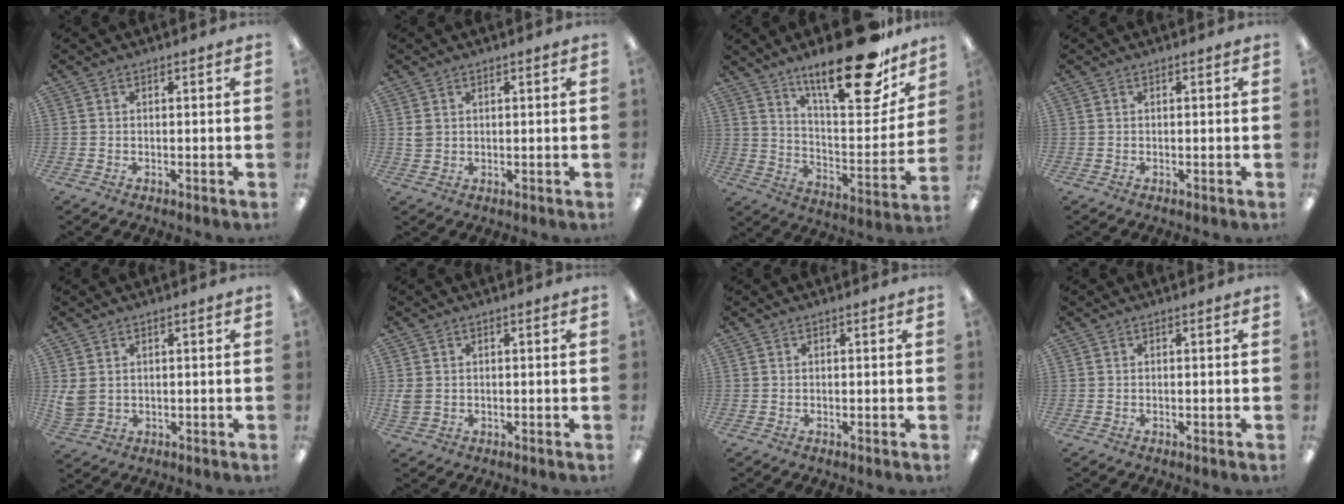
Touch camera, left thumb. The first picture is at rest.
{"total": 1.8, "force": [0.9, 1.5, 0.7], "torque": [-0.016, 0.004, 0.016]}
{"total": 23.9, "force": [17.4, 6.7, 14.9], "torque": [-0.214, -0.120, 0.281]}
{"total": 0.0}
{"total": 4.0, "force": [1.5, 3.1, 2.0], "torque": [-0.039, -0.003, 0.029]}
{"total": 2.6, "force": [0.2, 2.2, 1.4], "torque": [-0.018, 0.003, 0.003]}
{"total": 0.0}
{"total": 0.0}